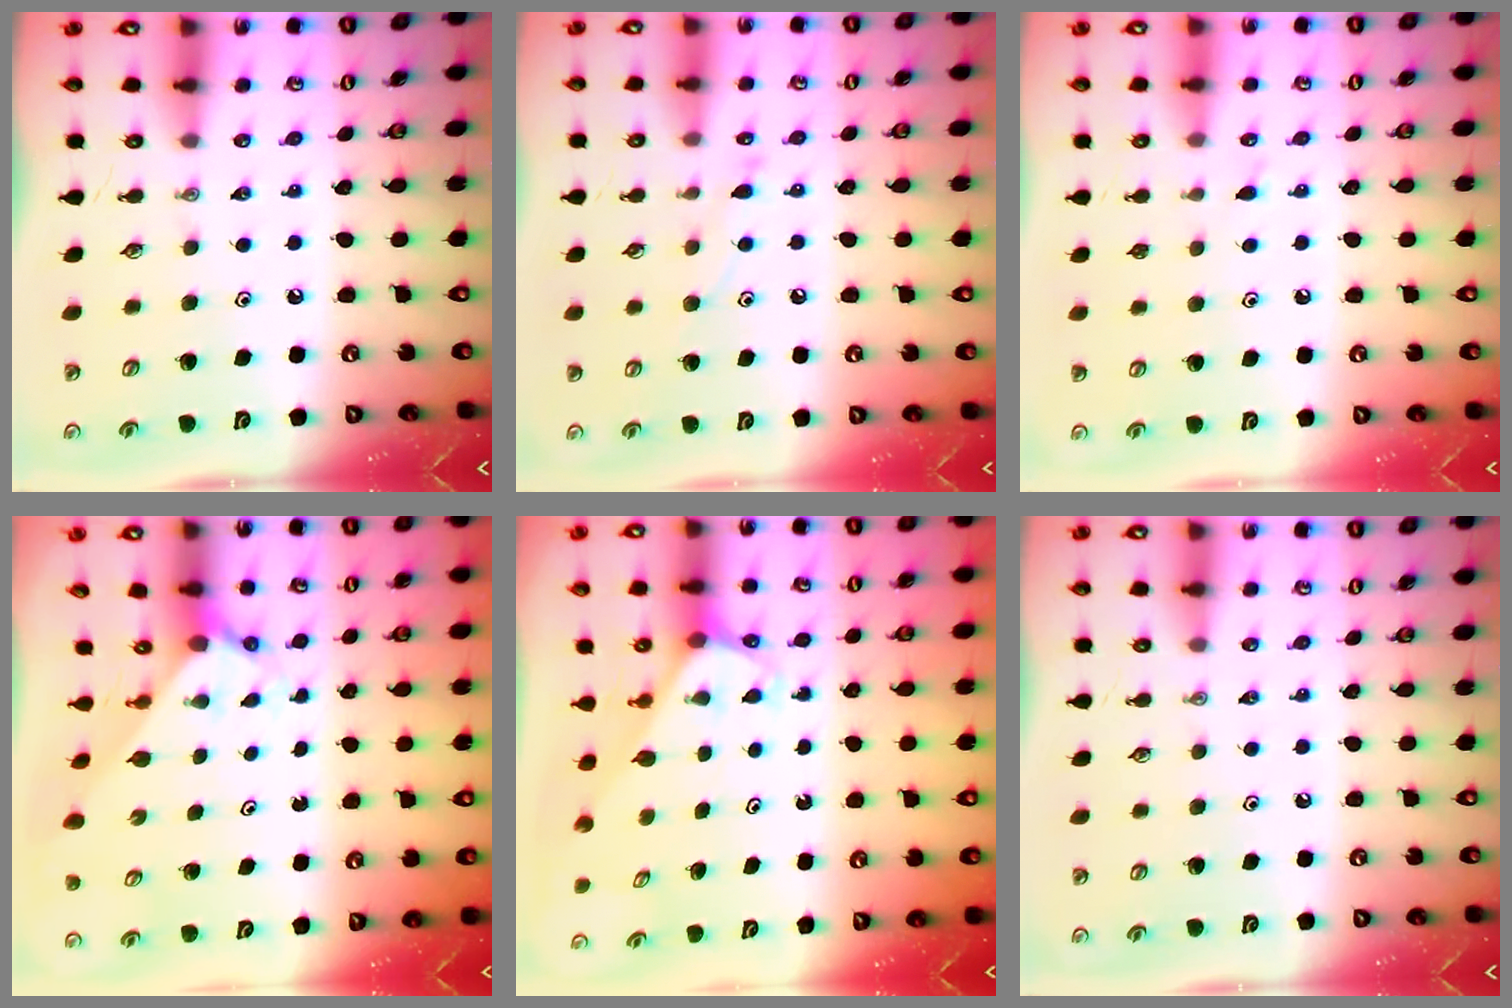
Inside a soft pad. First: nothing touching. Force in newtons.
{"total": 6.7, "press": 6.7, "slide": 0.3}
{"total": 6.2, "press": 6.2, "slide": 0.5}
{"total": 2.0, "press": 2.0, "slide": 0.2}
{"total": 2.4, "press": 2.4, "slide": 0.2}
{"total": 0.0}